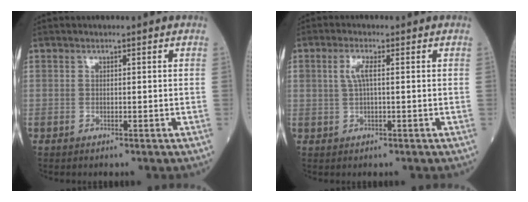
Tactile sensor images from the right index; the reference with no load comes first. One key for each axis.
{"total": 2.7, "fx": 0.6, "fy": 0.6, "fz": 2.5, "tx": -0.057, "ty": 0.006, "tz": 0.013}